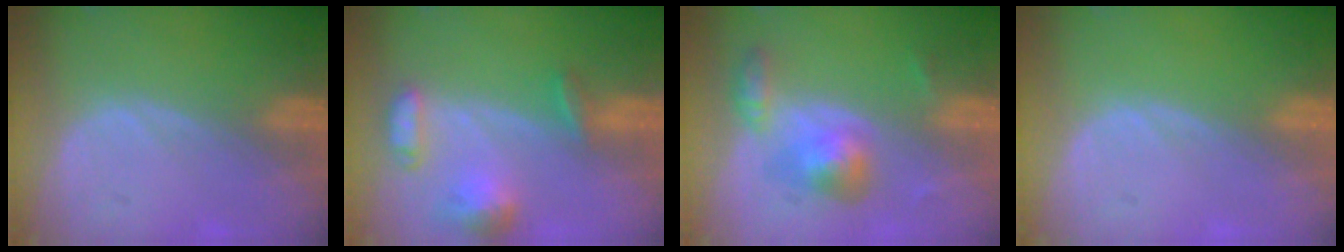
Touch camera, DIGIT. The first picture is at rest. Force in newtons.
{"total": 6.5, "press": 6.3, "slide": 1.8}
{"total": 5.6, "press": 5.4, "slide": 1.5}
{"total": 0.0}